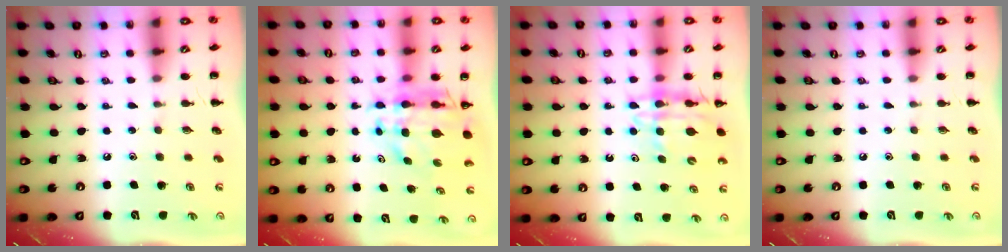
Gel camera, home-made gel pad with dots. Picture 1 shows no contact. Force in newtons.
{"total": 8.9, "press": 8.3, "slide": 3.3}
{"total": 12.2, "press": 11.7, "slide": 3.5}
{"total": 0.0}